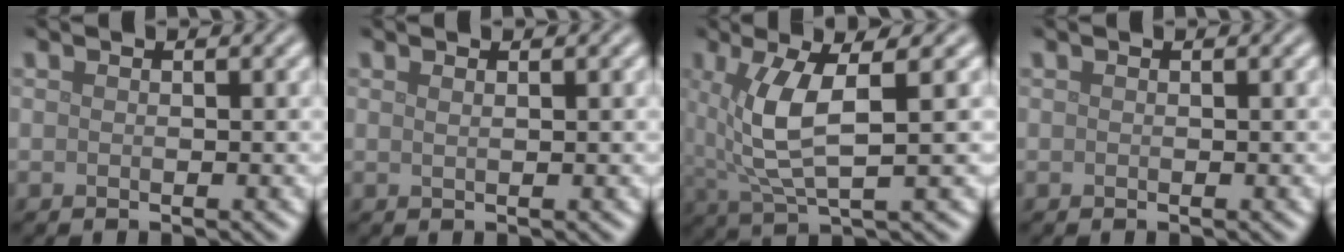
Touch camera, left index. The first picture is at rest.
{"total": 0.9, "force": [0.5, 0.4, 0.7], "torque": [-0.004, -0.001, 0.001]}
{"total": 5.9, "force": [1.2, 1.6, 5.6], "torque": [-0.125, -0.001, 0.029]}
{"total": 0.0}